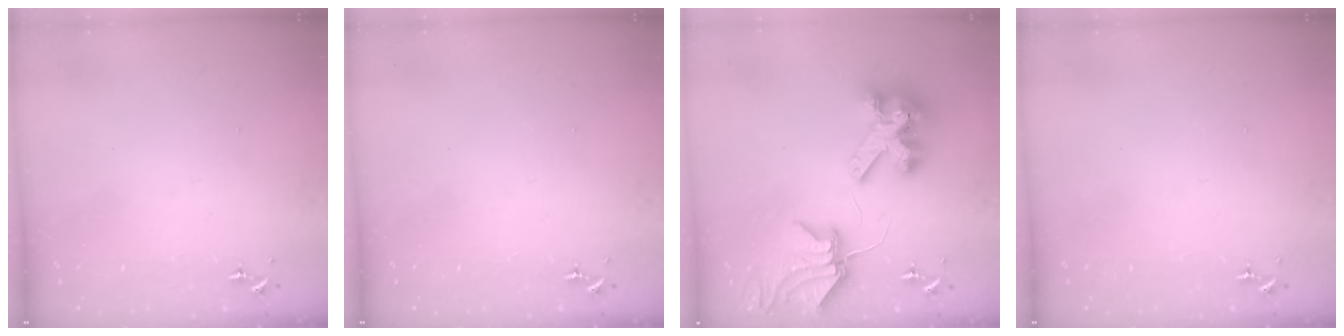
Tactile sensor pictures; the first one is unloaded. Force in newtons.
{"total": 0.0}
{"total": 12.7, "press": 12.6, "slide": 1.6}
{"total": 0.0}